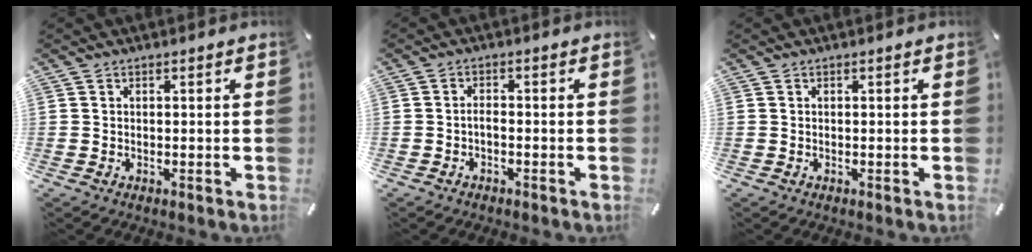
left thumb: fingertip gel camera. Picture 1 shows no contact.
{"total": 1.9, "force": [-1.1, 0.9, 1.3], "torque": [-0.025, 0.006, -0.021]}
{"total": 0.0}